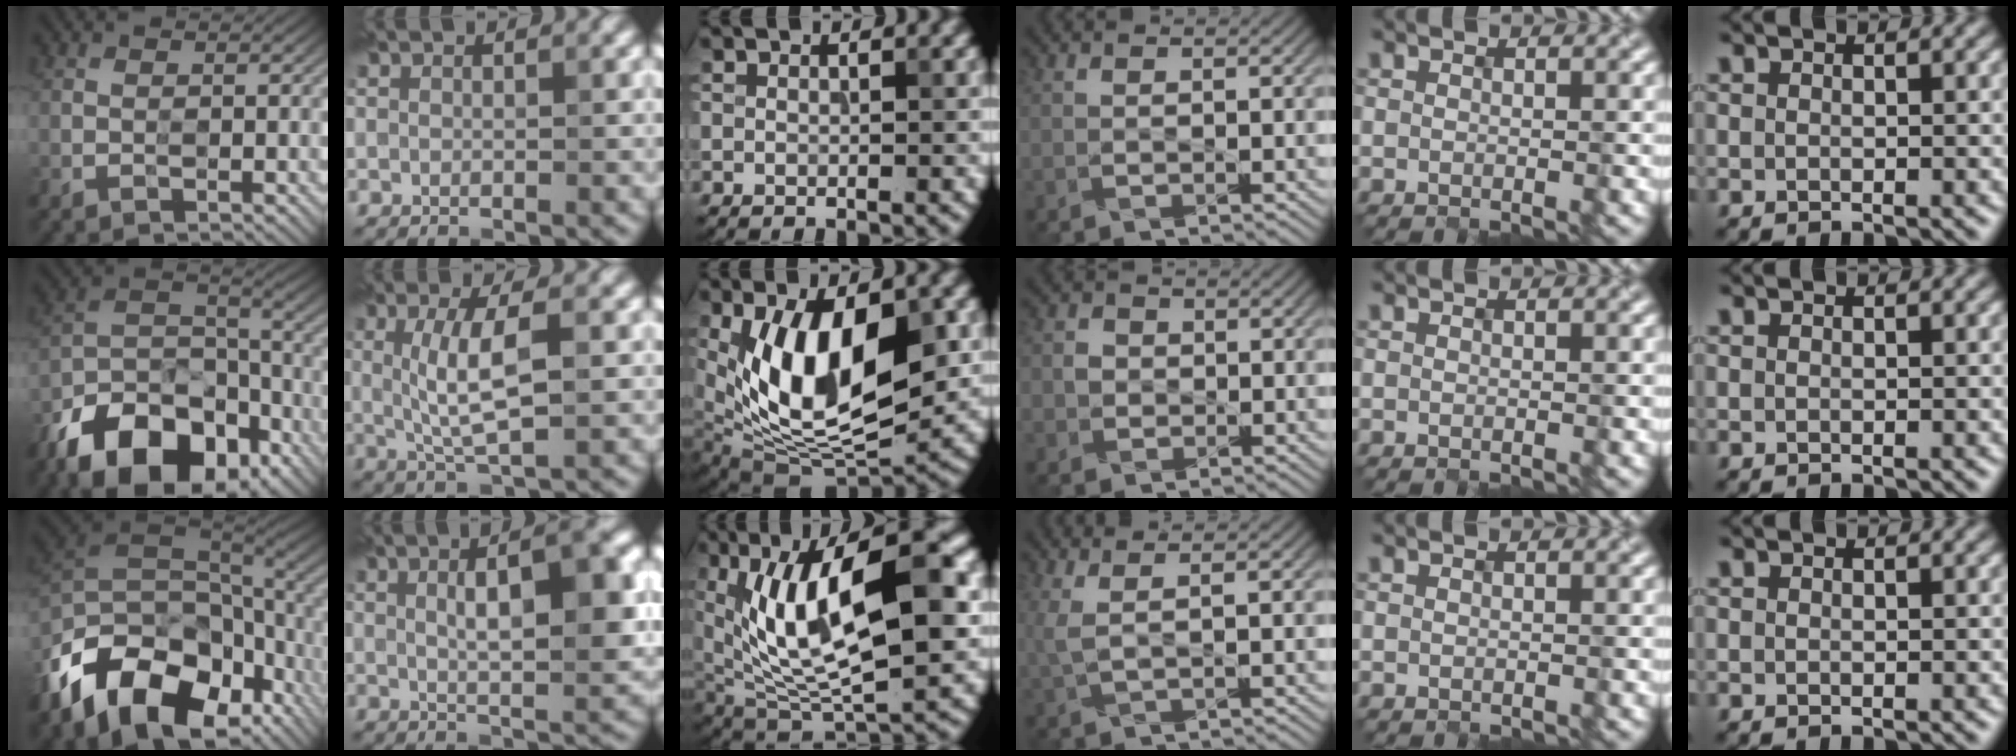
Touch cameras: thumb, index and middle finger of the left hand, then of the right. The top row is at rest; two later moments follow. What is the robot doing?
{"motion": "extract", "object": "keycard holder"}